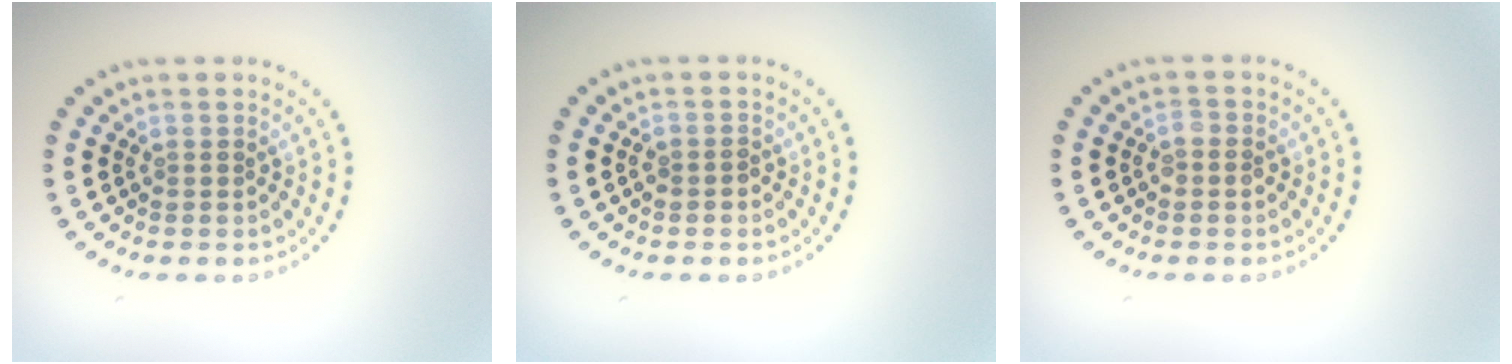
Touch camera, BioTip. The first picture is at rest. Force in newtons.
{"total": 0.9, "press": 0.8, "slide": 0.4}
{"total": 1.2, "press": 1.1, "slide": 0.2}